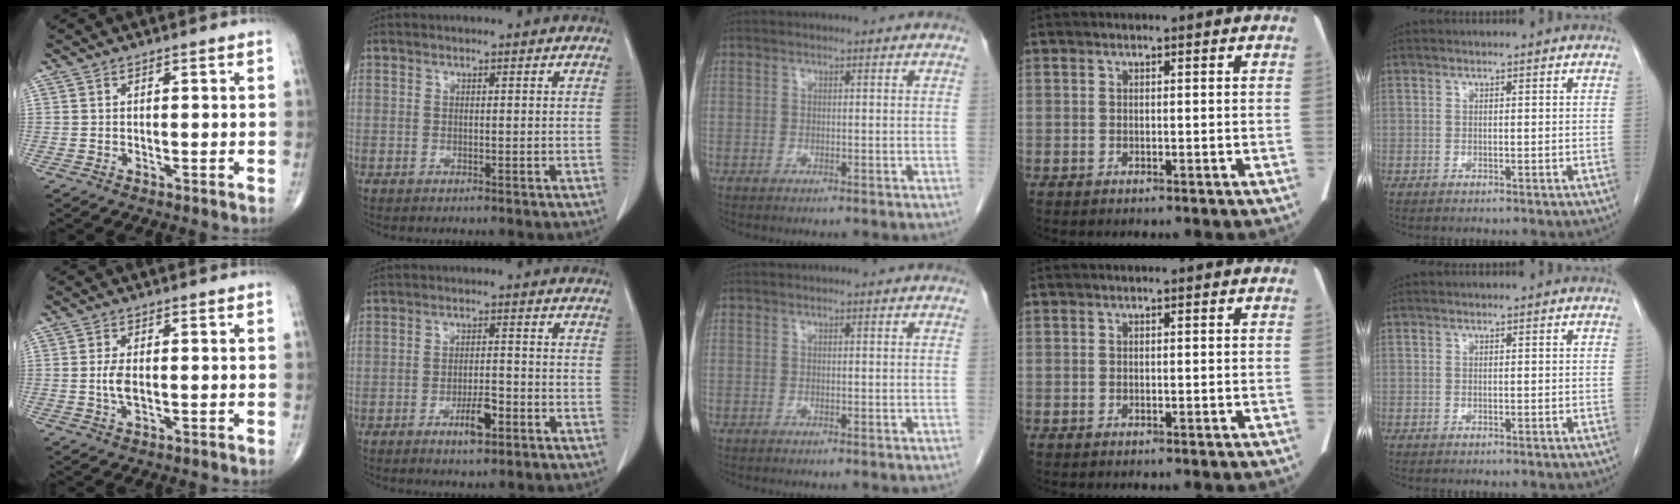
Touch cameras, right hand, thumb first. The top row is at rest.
{"thumb": {"total": 3.0, "force": [-0.1, 1.4, 2.7], "torque": [-0.057, -0.001, -0.003]}, "index": {"total": 4.4, "force": [-2.4, 1.2, 3.5], "torque": [-0.061, 0.001, -0.038]}}